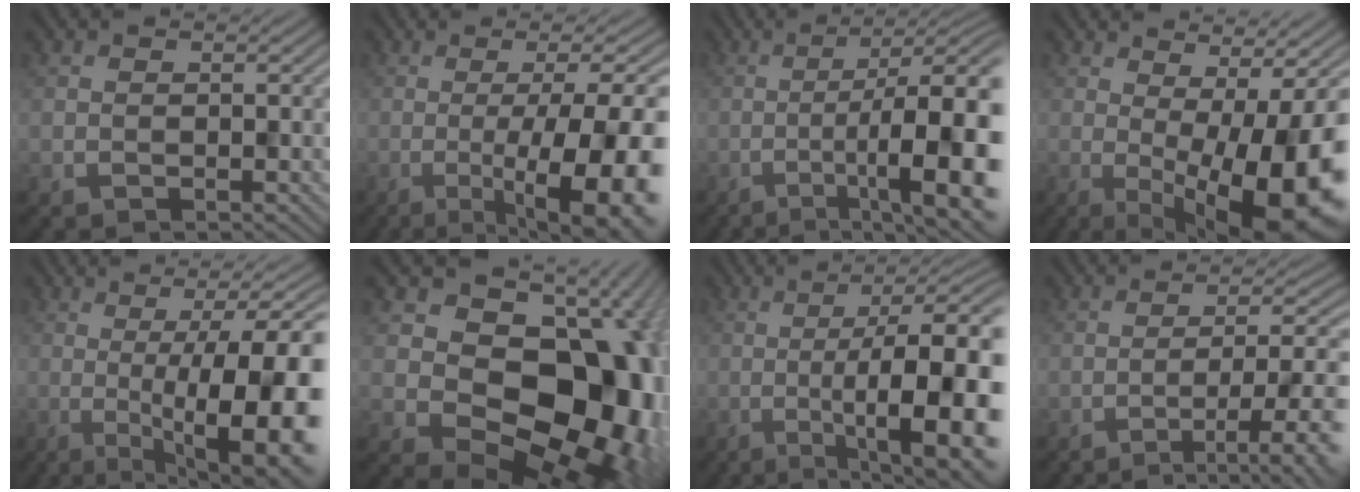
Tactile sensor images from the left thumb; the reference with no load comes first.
{"total": 16.4, "force": [-3.6, 4.5, 15.3], "torque": [-0.154, 0.002, -0.049]}
{"total": 13.4, "force": [-3.4, 3.2, 12.6], "torque": [-0.159, 0.001, -0.043]}
{"total": 14.8, "force": [-2.1, 4.4, 14.0], "torque": [-0.184, -0.008, -0.017]}
{"total": 16.9, "force": [-1.0, 4.5, 16.3], "torque": [-0.176, 0.013, -0.011]}
{"total": 16.5, "force": [0.5, 12.5, 10.8], "torque": [-0.097, -0.021, 0.015]}
{"total": 15.7, "force": [-2.1, 4.2, 15.0], "torque": [-0.184, -0.003, -0.029]}
{"total": 8.4, "force": [-3.4, 1.4, 7.5], "torque": [-0.103, 0.003, -0.046]}